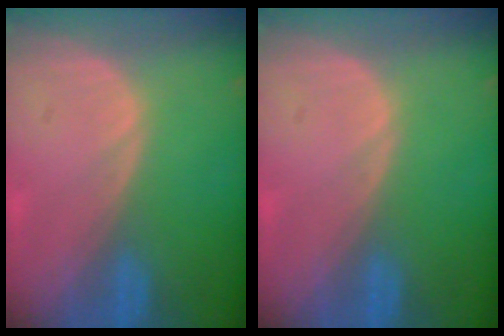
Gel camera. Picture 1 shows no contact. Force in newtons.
{"total": 0.0}